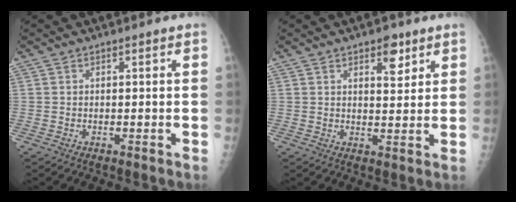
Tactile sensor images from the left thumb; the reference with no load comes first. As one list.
[{"total": 4.9, "force": [2.8, 2.3, 3.2], "torque": [-0.028, -0.016, 0.039]}]